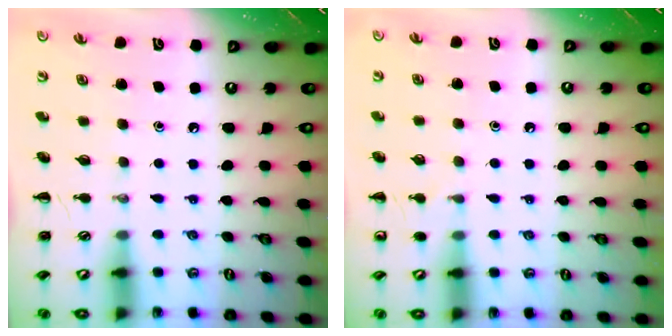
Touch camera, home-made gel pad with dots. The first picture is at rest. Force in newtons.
{"total": 5.0, "press": 4.8, "slide": 1.5}